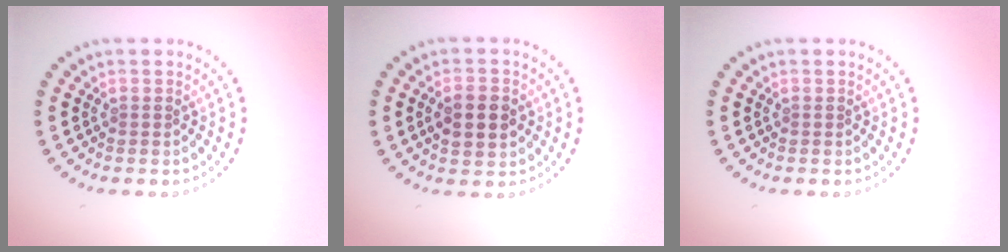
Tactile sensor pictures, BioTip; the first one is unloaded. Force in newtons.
{"total": 4.2, "press": 4.2, "slide": 0.2}
{"total": 0.0}